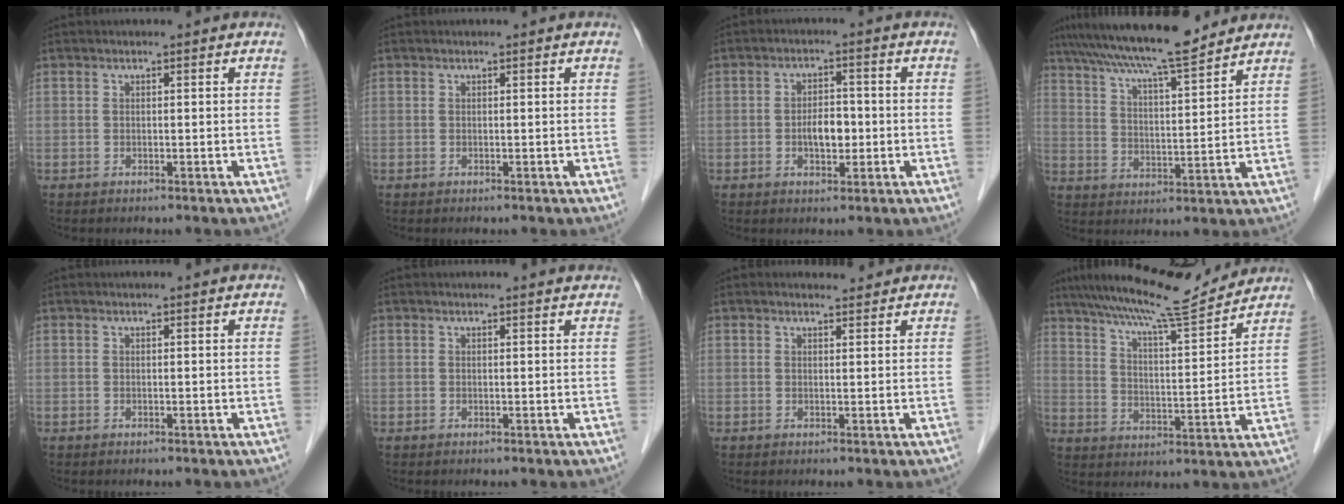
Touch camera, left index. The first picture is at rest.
{"total": 0.0}
{"total": 4.2, "force": [-0.9, 2.2, 3.4], "torque": [-0.060, 0.003, -0.015]}
{"total": 14.5, "force": [12.7, 1.0, 7.1], "torque": [-0.123, 0.016, 0.202]}
{"total": 1.2, "force": [1.2, 0.0, 0.3], "torque": [-0.011, 0.008, 0.010]}
{"total": 3.0, "force": [3.0, 0.2, 0.6], "torque": [-0.011, 0.004, 0.023]}
{"total": 1.9, "force": [1.9, 0.5, 0.1], "torque": [-0.008, 0.003, 0.026]}
{"total": 14.3, "force": [13.2, 0.2, 5.6], "torque": [-0.104, 0.007, 0.204]}